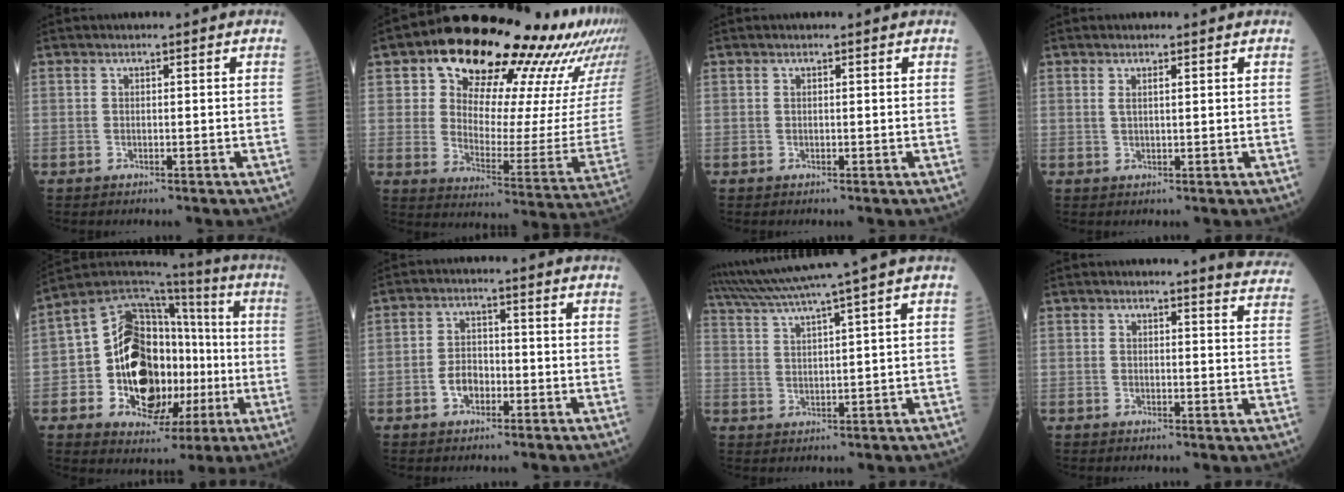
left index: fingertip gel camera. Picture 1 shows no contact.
{"total": 23.3, "force": [17.1, 7.5, 14.0], "torque": [-0.195, -0.012, 0.222]}
{"total": 0.0}
{"total": 1.4, "force": [0.7, 0.1, 1.2], "torque": [-0.029, 0.004, 0.014]}
{"total": 19.5, "force": [-3.3, 12.8, 14.3], "torque": [-0.233, 0.037, -0.044]}
{"total": 4.0, "force": [-1.6, 2.5, 2.6], "torque": [-0.055, 0.009, -0.032]}
{"total": 9.7, "force": [7.9, -2.7, 4.9], "torque": [-0.092, 0.008, 0.135]}
{"total": 7.9, "force": [7.8, 0.1, 1.1], "torque": [0.003, -0.059, 0.057]}